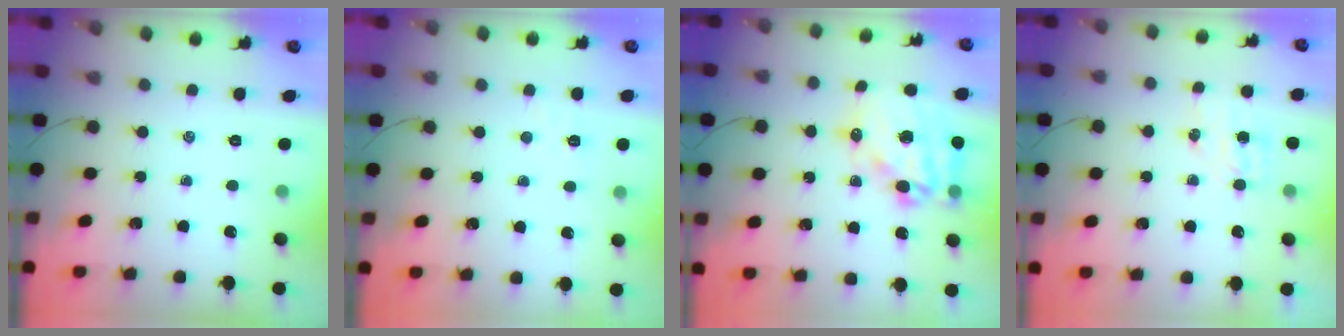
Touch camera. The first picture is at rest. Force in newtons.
{"total": 3.1, "press": 2.9, "slide": 0.9}
{"total": 17.6, "press": 17.1, "slide": 3.9}
{"total": 4.3, "press": 4.3, "slide": 0.7}